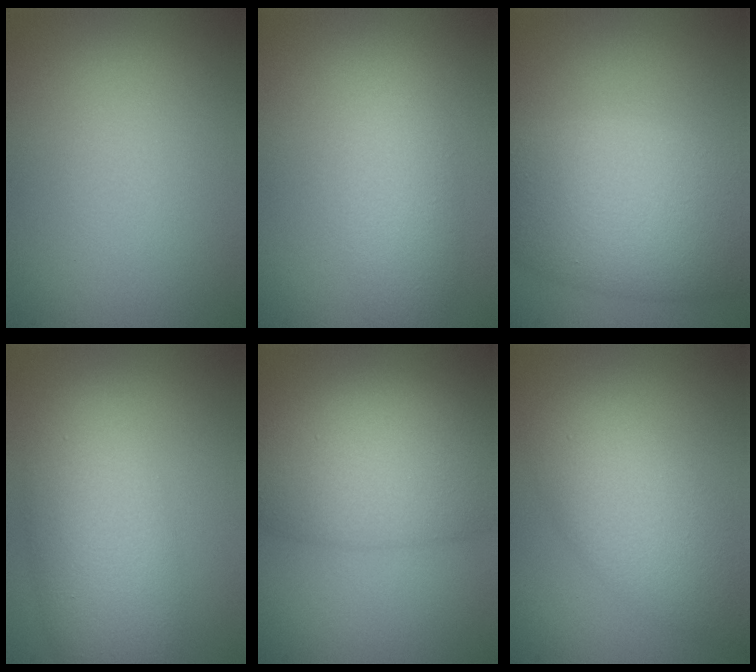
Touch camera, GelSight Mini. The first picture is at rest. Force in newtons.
{"total": 2.9, "press": 2.9, "slide": 0.1}
{"total": 9.4, "press": 9.4, "slide": 0.3}
{"total": 6.2, "press": 6.2, "slide": 0.2}
{"total": 8.1, "press": 8.1, "slide": 0.3}
{"total": 5.4, "press": 5.3, "slide": 0.2}